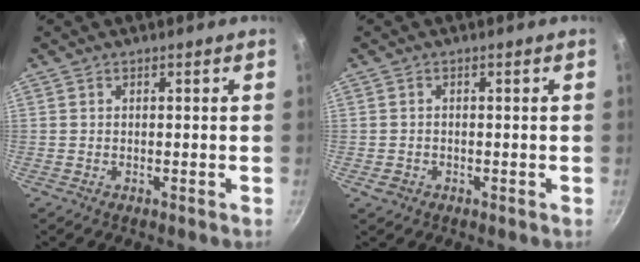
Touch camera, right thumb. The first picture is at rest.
{"total": 1.8, "force": [-0.7, 1.5, 0.7], "torque": [-0.012, 0.003, -0.009]}